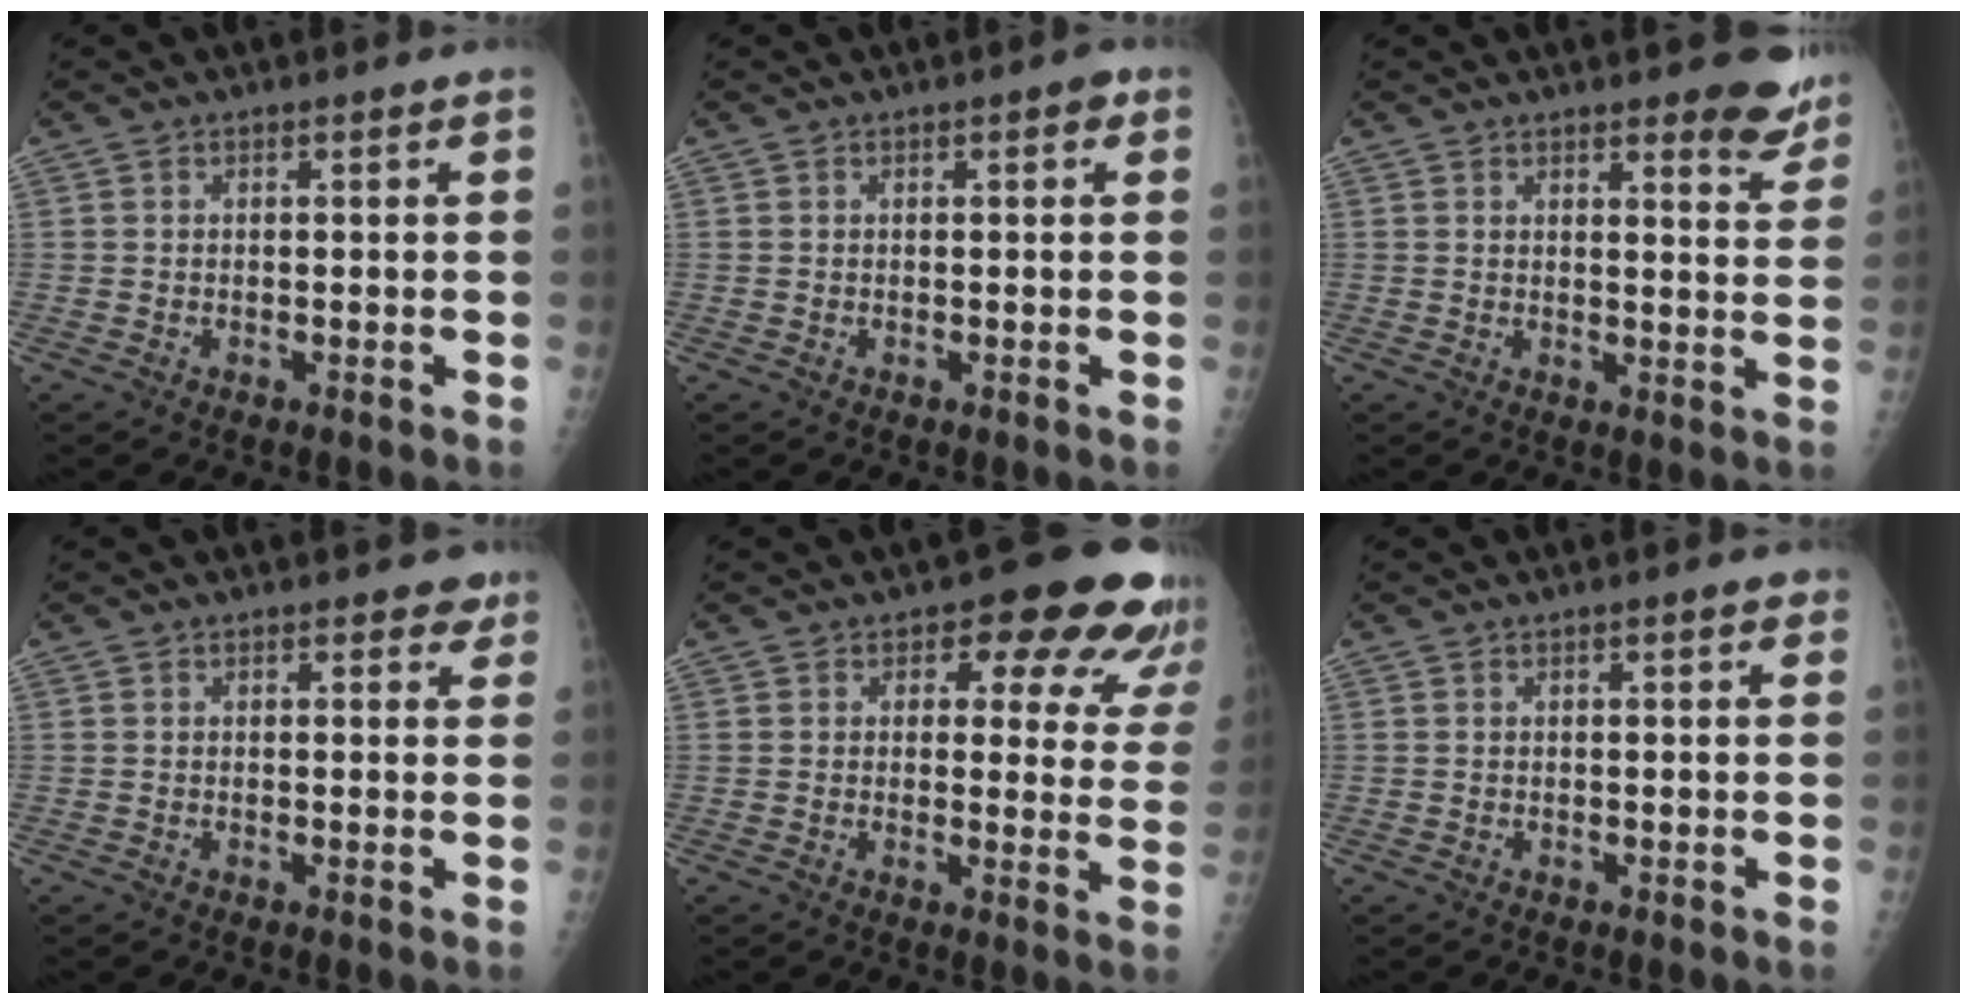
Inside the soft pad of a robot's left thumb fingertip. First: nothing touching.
{"total": 1.6, "force": [0.6, 0.6, 1.3], "torque": [-0.015, 0.002, 0.005]}
{"total": 6.9, "force": [5.4, 1.8, 3.9], "torque": [-0.023, -0.034, 0.058]}
{"total": 2.7, "force": [1.8, 1.4, 1.4], "torque": [0.004, -0.005, 0.017]}
{"total": 14.4, "force": [9.8, 6.9, 7.9], "torque": [-0.026, -0.048, 0.091]}
{"total": 2.0, "force": [1.0, 0.5, 1.6], "torque": [-0.019, 0.001, 0.010]}